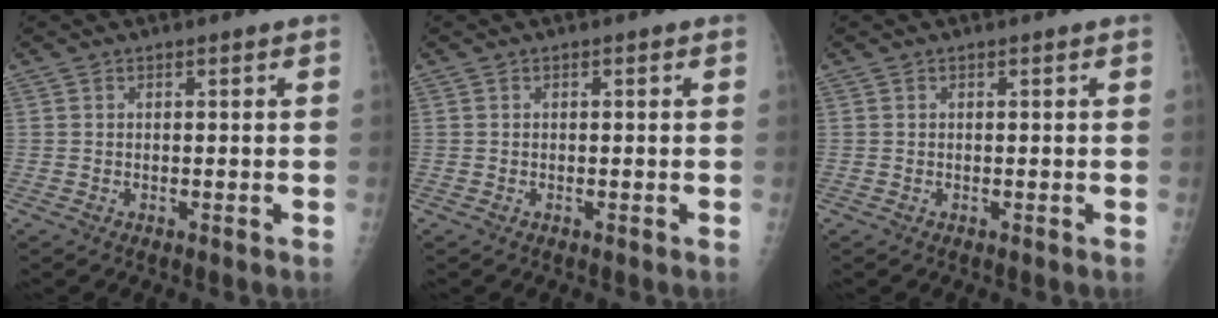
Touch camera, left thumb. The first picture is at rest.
{"total": 0.0}
{"total": 0.0}